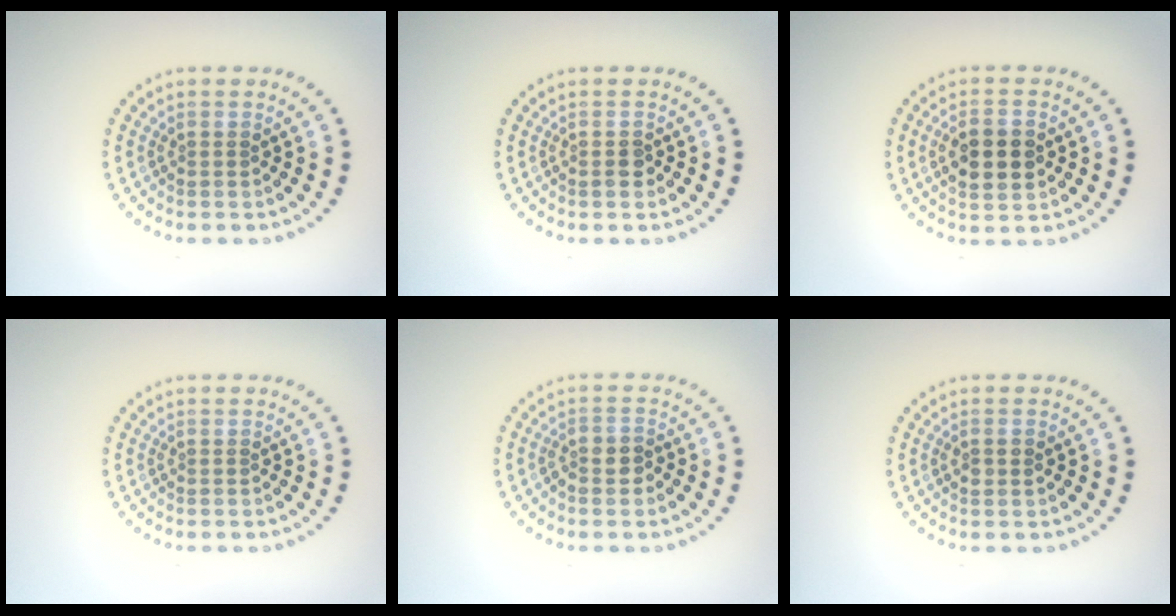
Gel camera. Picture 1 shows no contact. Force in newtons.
{"total": 1.1, "press": 1.1, "slide": 0.3}
{"total": 3.6, "press": 3.6, "slide": 0.2}
{"total": 0.0}
{"total": 2.1, "press": 1.9, "slide": 0.9}
{"total": 1.0, "press": 1.0, "slide": 0.2}